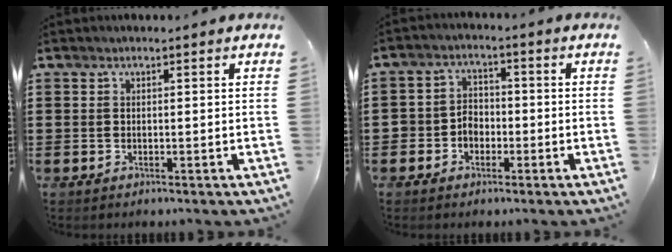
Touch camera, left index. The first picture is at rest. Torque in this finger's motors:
{"motor_torque": [0.80, 1.34, 0.08, 0.01]}